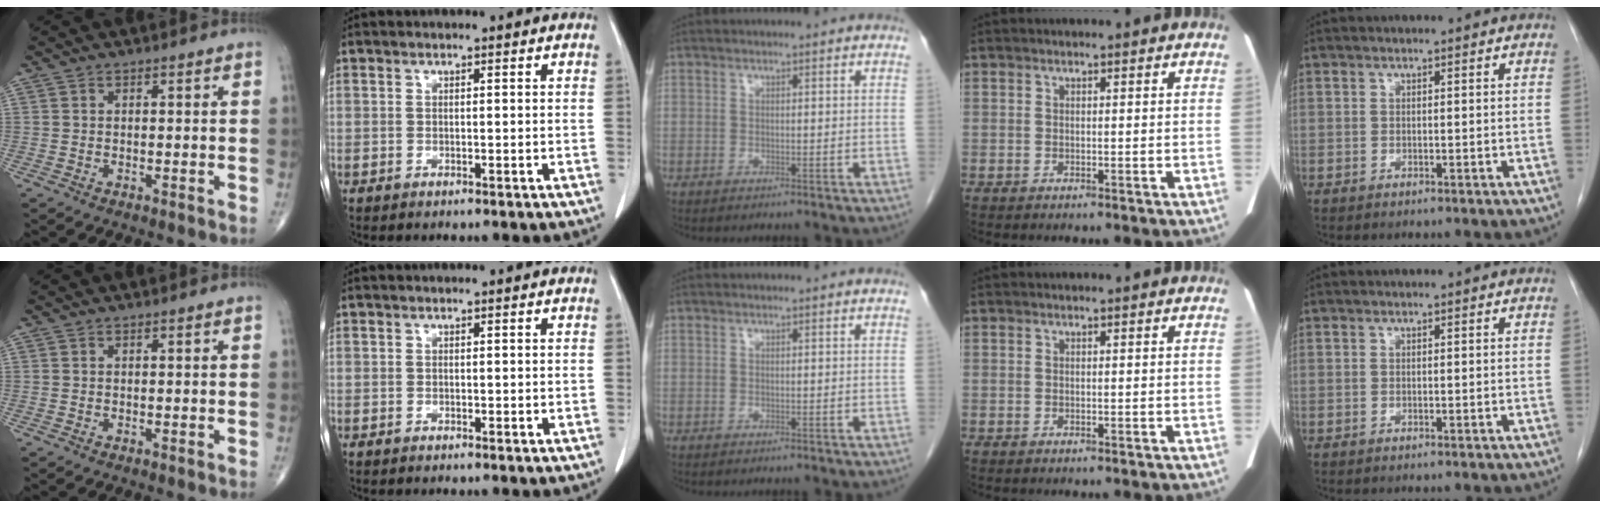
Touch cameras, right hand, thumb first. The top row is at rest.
{}